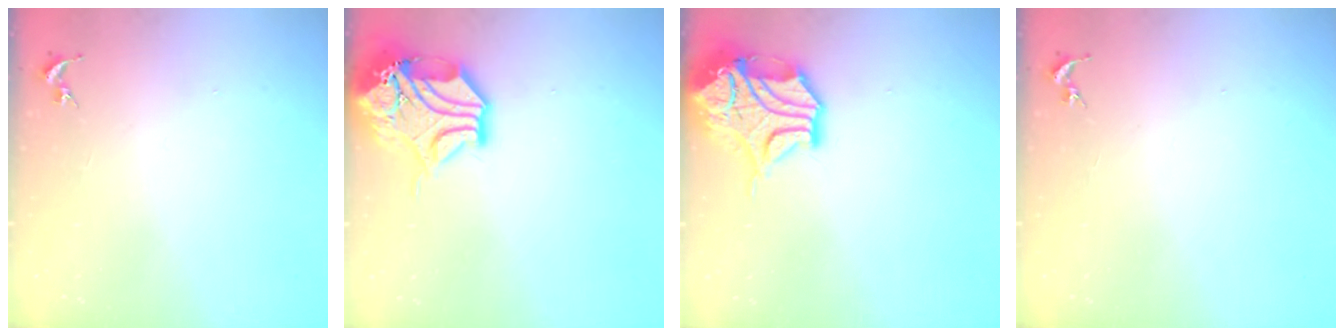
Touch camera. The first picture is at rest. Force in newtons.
{"total": 15.9, "press": 15.7, "slide": 2.2}
{"total": 15.8, "press": 15.6, "slide": 2.5}
{"total": 0.0}